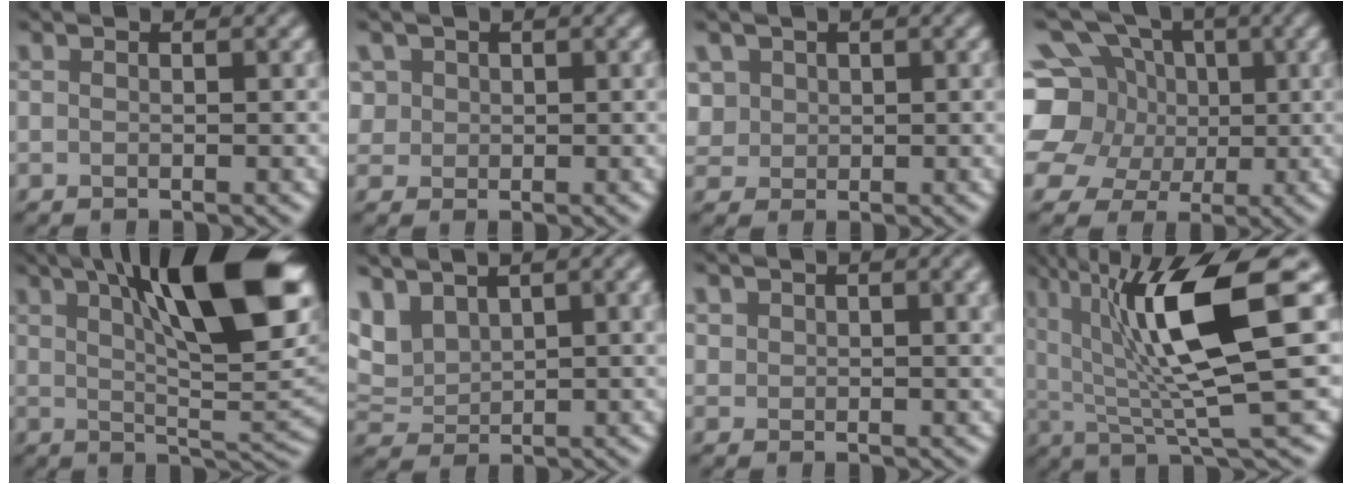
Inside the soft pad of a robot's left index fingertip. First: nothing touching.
{"total": 2.2, "force": [0.8, 1.9, 0.7], "torque": [-0.025, 0.002, 0.024]}
{"total": 1.8, "force": [0.6, 1.7, 0.4], "torque": [-0.015, -0.003, 0.019]}
{"total": 12.0, "force": [1.9, 10.3, 5.8], "torque": [-0.136, 0.027, 0.004]}
{"total": 13.7, "force": [5.7, 3.3, 12.0], "torque": [-0.167, 0.007, 0.089]}
{"total": 6.2, "force": [4.0, 2.6, 4.0], "torque": [-0.093, 0.008, 0.077]}
{"total": 3.3, "force": [2.0, 1.6, 2.1], "torque": [-0.040, 0.002, 0.037]}
{"total": 12.2, "force": [3.9, 2.8, 11.3], "torque": [-0.177, 0.005, 0.066]}